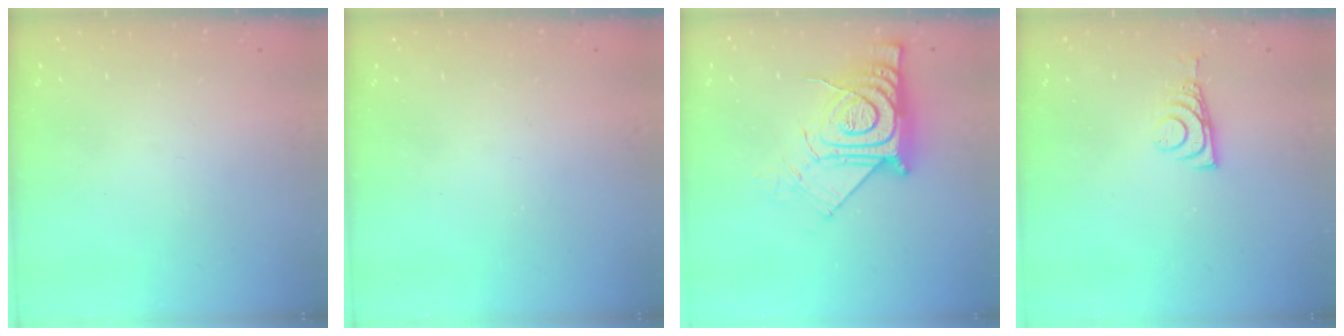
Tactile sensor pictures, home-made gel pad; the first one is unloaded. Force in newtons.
{"total": 3.8, "press": 3.8, "slide": 0.4}
{"total": 14.9, "press": 14.9, "slide": 1.4}
{"total": 6.7, "press": 6.7, "slide": 0.6}